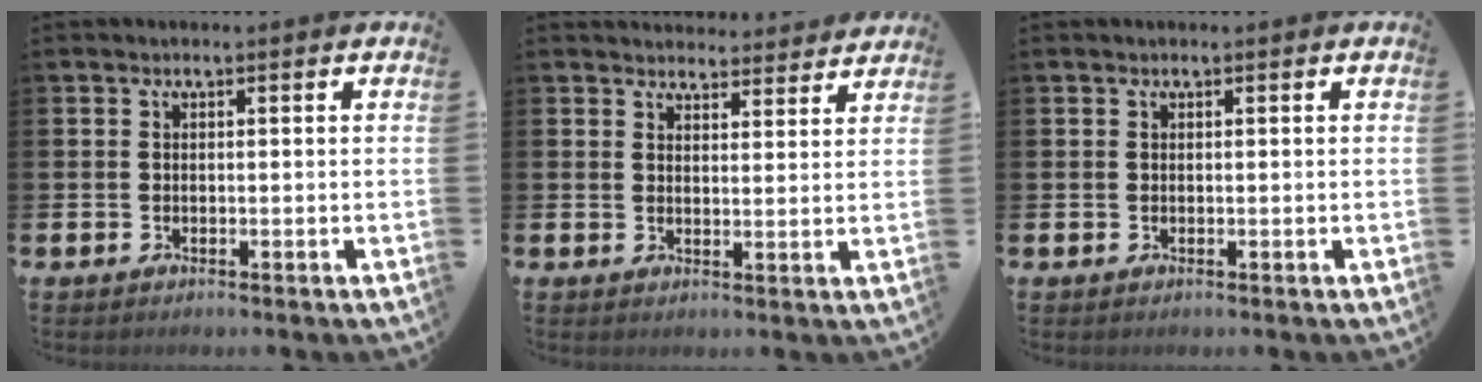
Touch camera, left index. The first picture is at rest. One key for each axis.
{"total": 3.9, "fx": 3.9, "fy": 0.8, "fz": -0.2, "tx": 0.004, "ty": -0.026, "tz": 0.070}
{"total": 0.0}